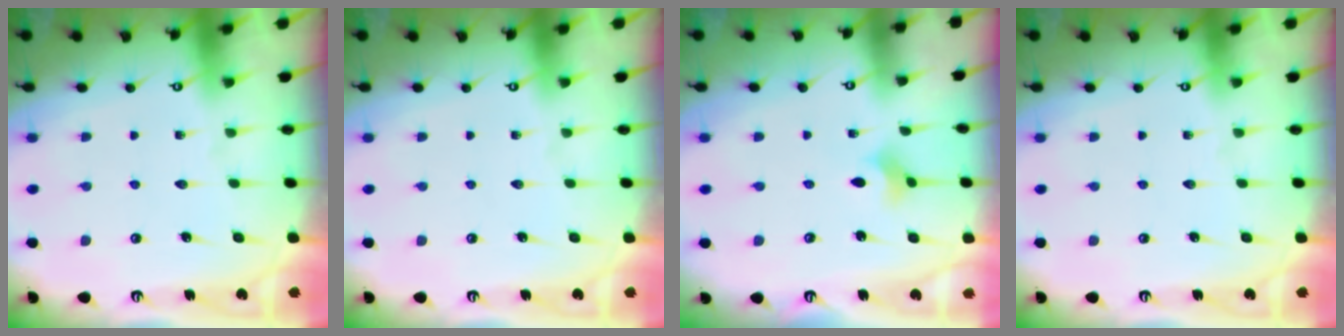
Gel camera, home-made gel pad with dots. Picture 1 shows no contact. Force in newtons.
{"total": 0.0}
{"total": 2.1, "press": 2.0, "slide": 0.5}
{"total": 0.0}